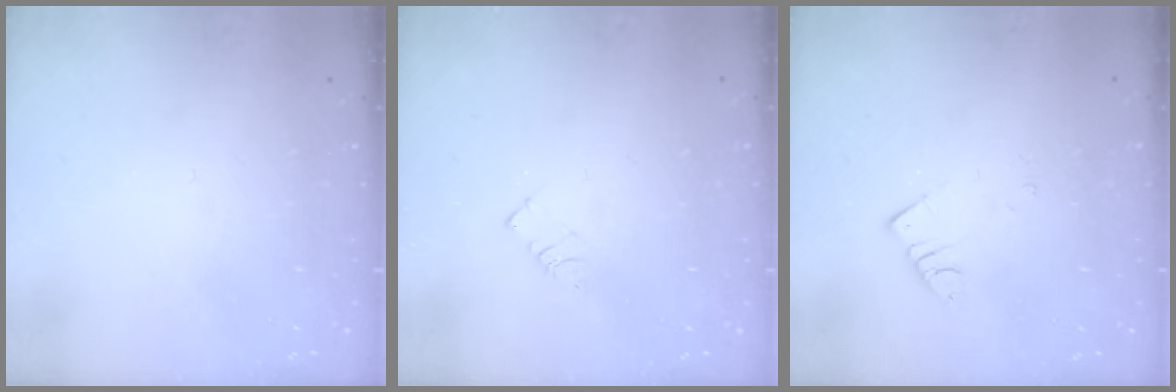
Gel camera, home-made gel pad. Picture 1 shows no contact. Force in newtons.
{"total": 2.6, "press": 2.6, "slide": 0.3}
{"total": 2.5, "press": 2.5, "slide": 0.3}